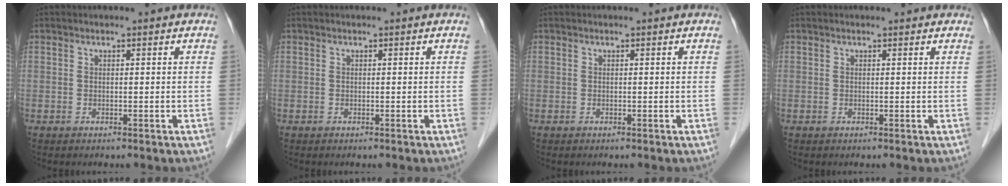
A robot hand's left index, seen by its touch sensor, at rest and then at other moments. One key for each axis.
{"total": 0.0}
{"total": 0.0}
{"total": 1.2, "fx": 1.0, "fy": 0.3, "fz": 0.4, "tx": -0.012, "ty": 0.011, "tz": 0.009}